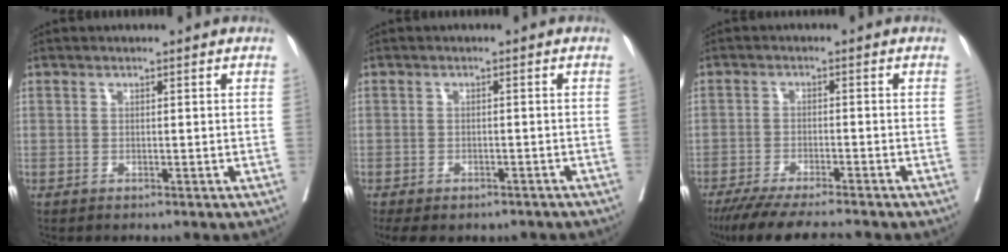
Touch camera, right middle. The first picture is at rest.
{"total": 9.4, "force": [-7.1, 4.5, 4.2], "torque": [-0.083, -0.003, -0.085]}
{"total": 10.6, "force": [-9.2, 0.7, 5.2], "torque": [-0.070, -0.024, -0.145]}